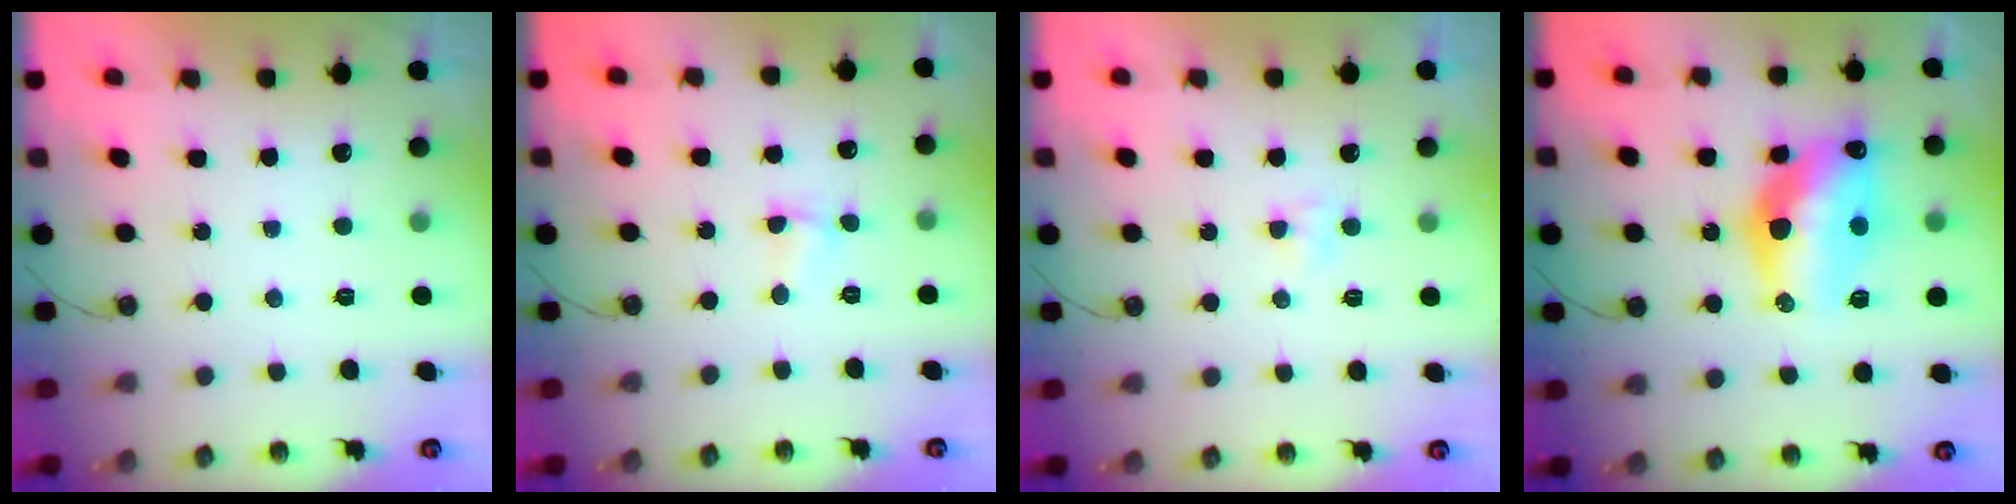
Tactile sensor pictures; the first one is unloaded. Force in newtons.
{"total": 2.0, "press": 1.9, "slide": 0.6}
{"total": 2.4, "press": 2.3, "slide": 0.3}
{"total": 17.1, "press": 16.4, "slide": 4.9}